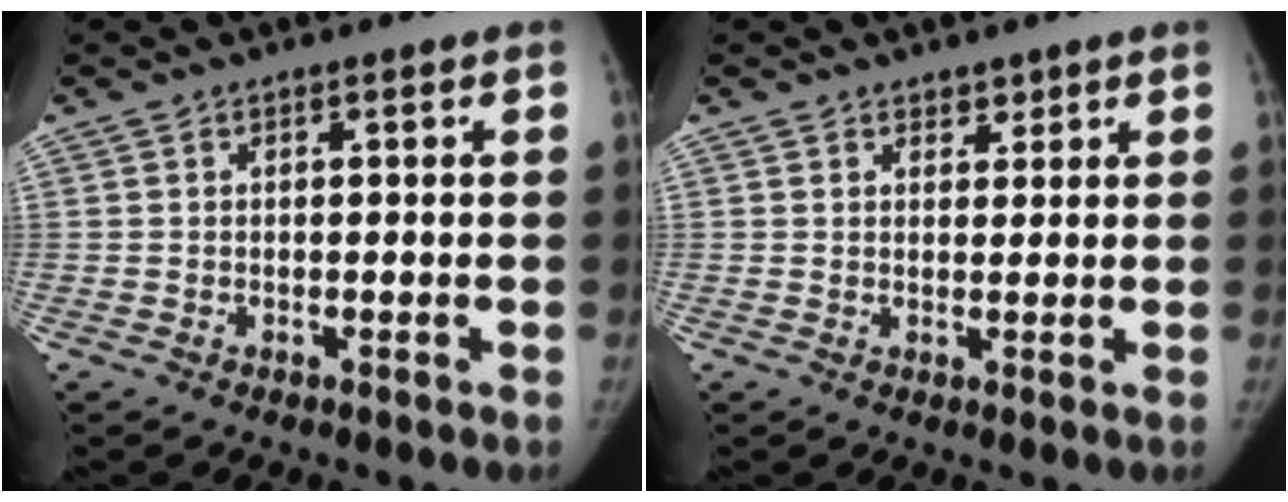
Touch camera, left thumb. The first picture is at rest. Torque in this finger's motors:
{"motor_torque": [0.20, -0.01, 0.11, -0.24, 0.00]}